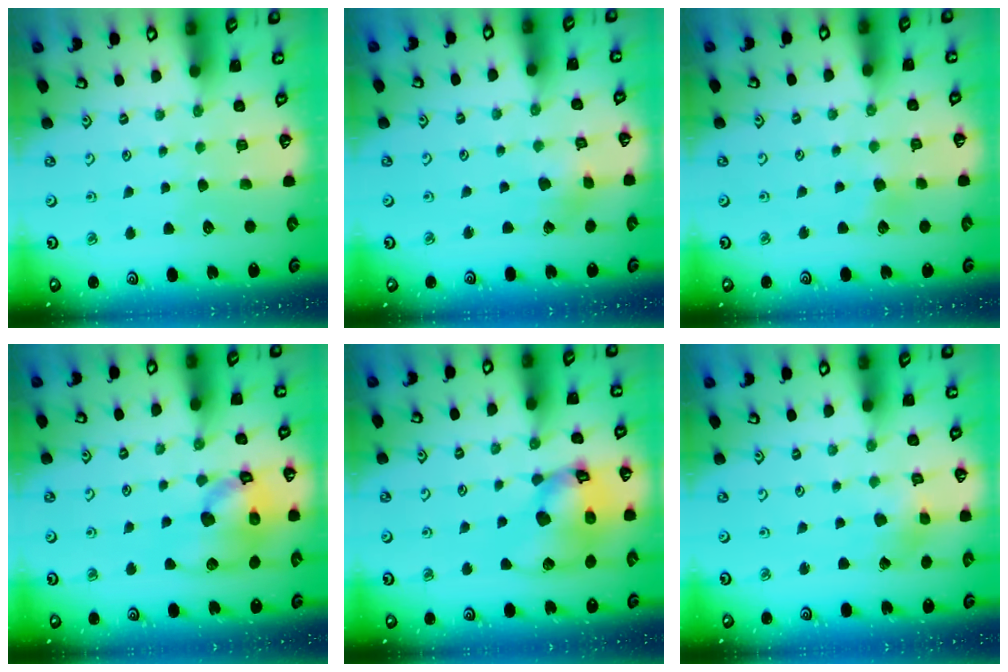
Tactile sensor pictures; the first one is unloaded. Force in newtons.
{"total": 2.0, "press": 2.0, "slide": 0.1}
{"total": 3.7, "press": 3.7, "slide": 0.4}
{"total": 14.4, "press": 14.3, "slide": 2.1}
{"total": 14.7, "press": 14.5, "slide": 2.1}
{"total": 2.6, "press": 2.6, "slide": 0.1}